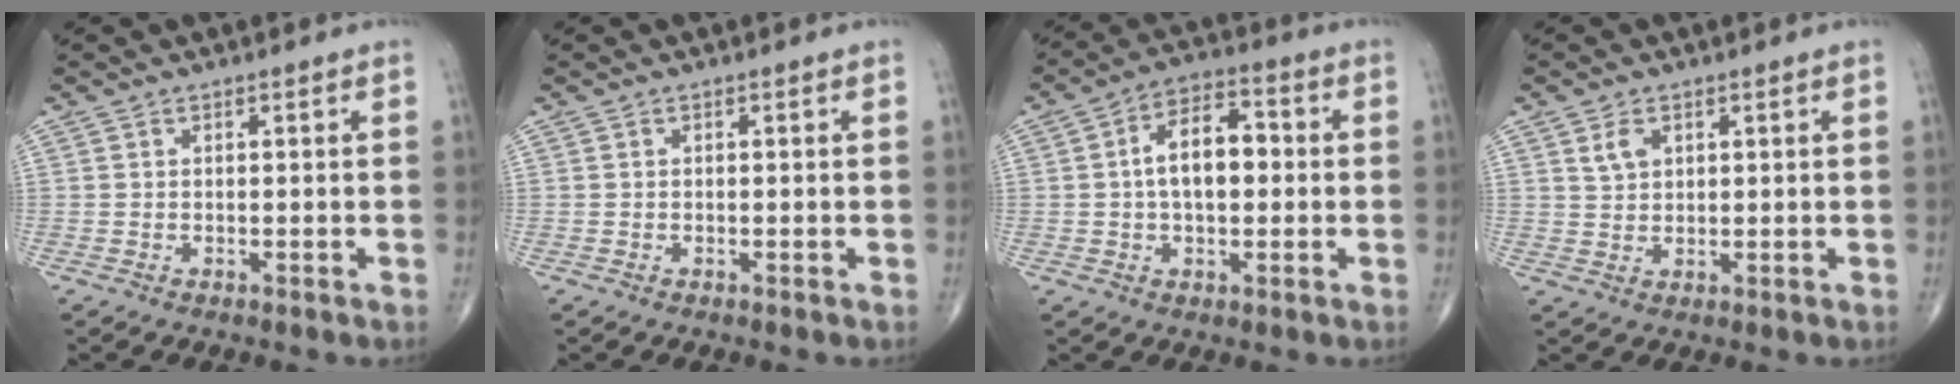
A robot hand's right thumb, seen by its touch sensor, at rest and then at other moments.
{"total": 0.0}
{"total": 10.3, "force": [0.4, 5.8, 8.5], "torque": [-0.129, 0.026, 0.000]}
{"total": 3.3, "force": [1.5, 2.2, 1.9], "torque": [-0.027, -0.006, 0.032]}